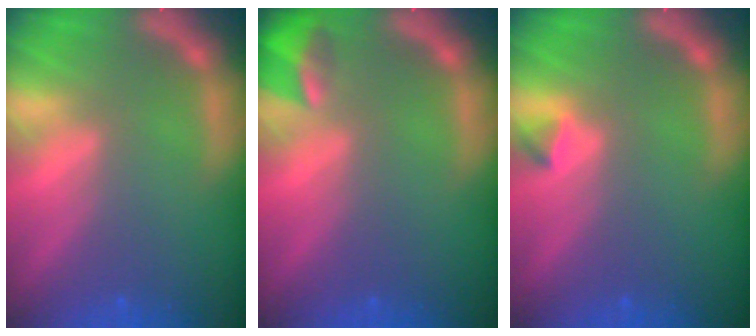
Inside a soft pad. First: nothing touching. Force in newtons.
{"total": 2.9}
{"total": 0.9}